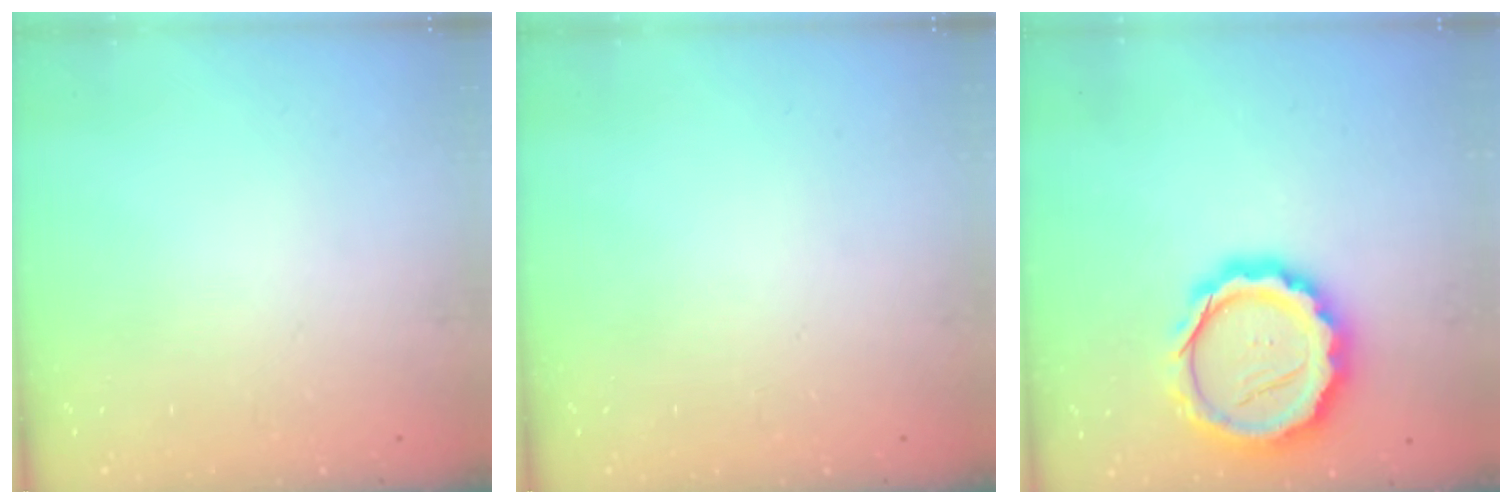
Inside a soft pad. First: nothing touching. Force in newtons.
{"total": 0.0}
{"total": 18.0, "press": 17.7, "slide": 3.4}